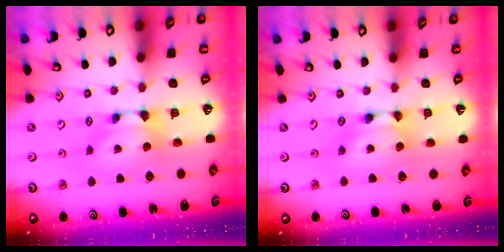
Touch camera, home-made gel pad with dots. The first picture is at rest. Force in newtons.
{"total": 1.7, "press": 1.7, "slide": 0.1}